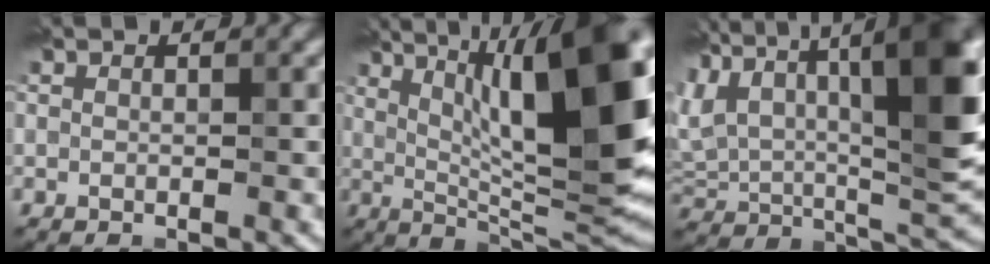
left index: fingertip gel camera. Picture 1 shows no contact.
{"total": 15.0, "force": [4.3, 3.6, 13.9], "torque": [-0.194, 0.009, 0.073]}
{"total": 13.7, "force": [4.3, 6.8, 11.1], "torque": [-0.205, 0.016, 0.074]}